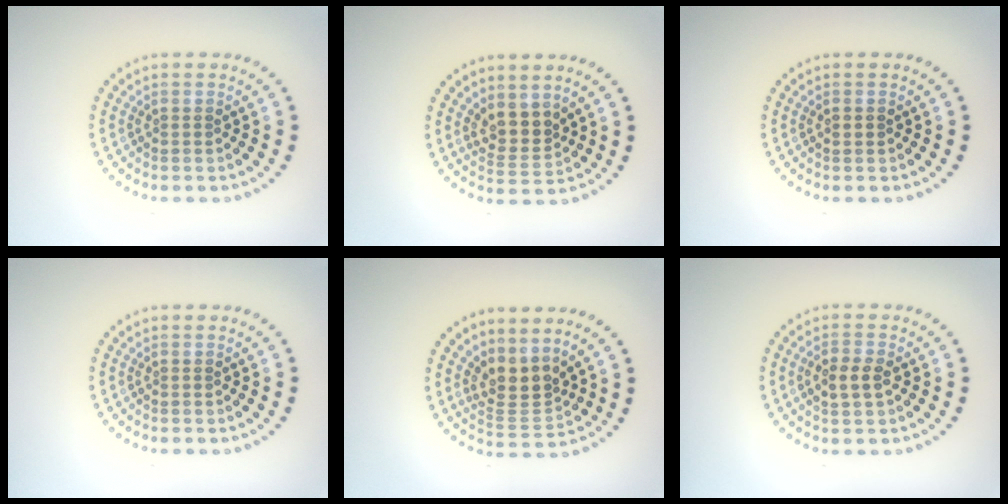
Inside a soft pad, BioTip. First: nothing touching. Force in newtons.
{"total": 2.7, "press": 2.2, "slide": 1.5}
{"total": 0.9, "press": 0.9, "slide": 0.1}
{"total": 0.0}
{"total": 3.1, "press": 2.3, "slide": 2.0}
{"total": 2.4, "press": 2.4, "slide": 0.3}